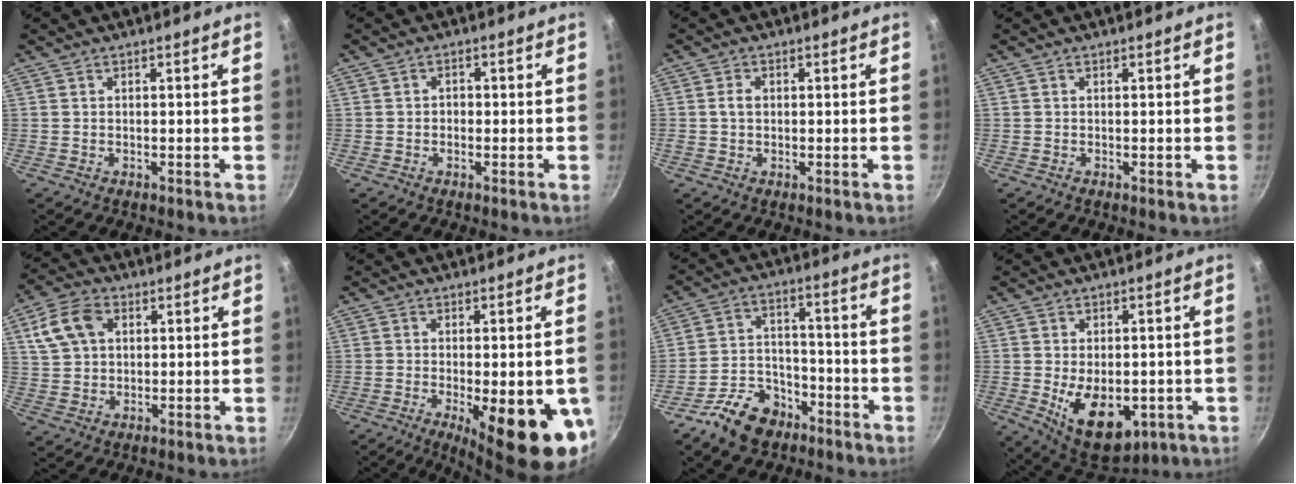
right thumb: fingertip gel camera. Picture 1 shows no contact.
{"total": 1.5, "force": [-0.4, 1.3, 0.7], "torque": [-0.008, 0.006, -0.008]}
{"total": 2.2, "force": [0.2, 1.7, 1.5], "torque": [-0.020, 0.006, 0.002]}
{"total": 0.0}
{"total": 9.7, "force": [3.2, 7.0, 6.0], "torque": [-0.106, 0.010, 0.056]}
{"total": 17.2, "force": [-4.9, 5.0, 15.7], "torque": [-0.185, -0.010, -0.057]}
{"total": 11.1, "force": [-7.3, 7.0, 4.7], "torque": [-0.059, 0.061, -0.127]}
{"total": 13.1, "force": [-3.0, 7.9, 10.0], "torque": [-0.122, -0.008, -0.025]}